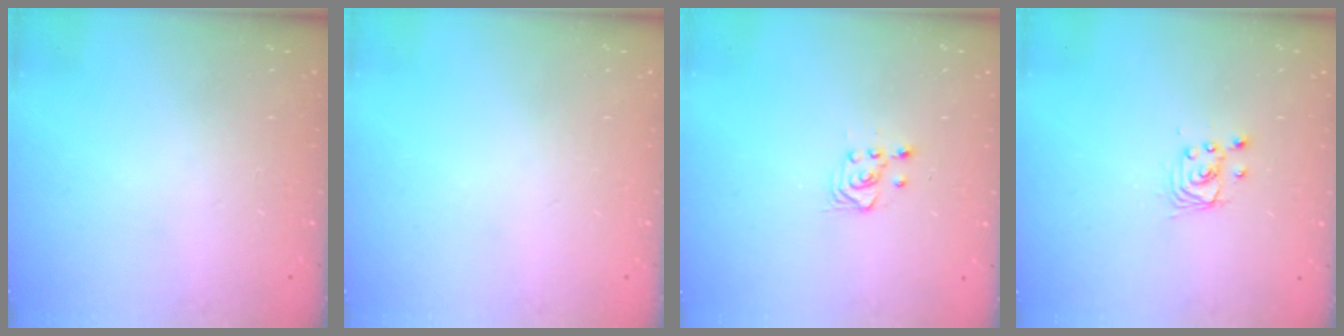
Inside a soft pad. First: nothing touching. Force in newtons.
{"total": 0.0}
{"total": 3.0, "press": 2.8, "slide": 1.0}
{"total": 2.9, "press": 2.9, "slide": 0.1}